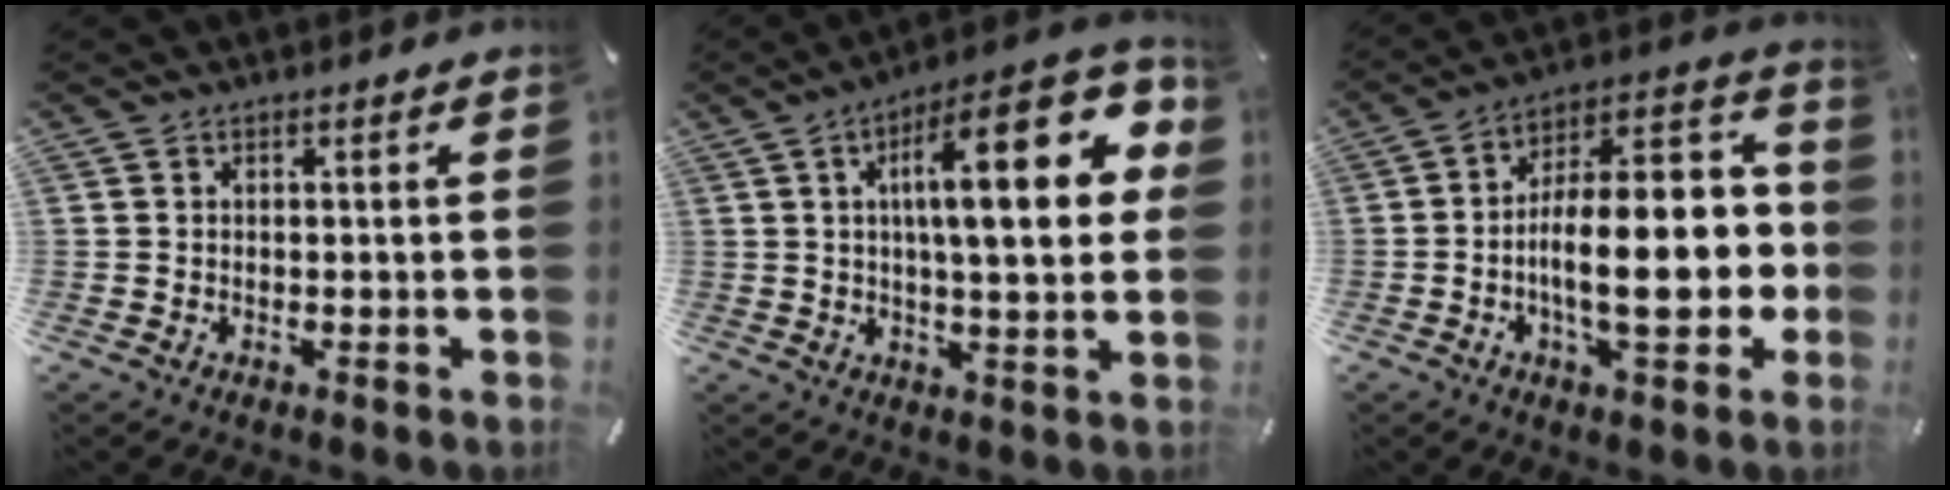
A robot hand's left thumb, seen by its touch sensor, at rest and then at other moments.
{"total": 22.4, "force": [6.1, 7.0, 20.4], "torque": [-0.307, -0.017, 0.083]}
{"total": 20.4, "force": [-3.9, 9.2, 17.8], "torque": [-0.277, 0.000, -0.058]}